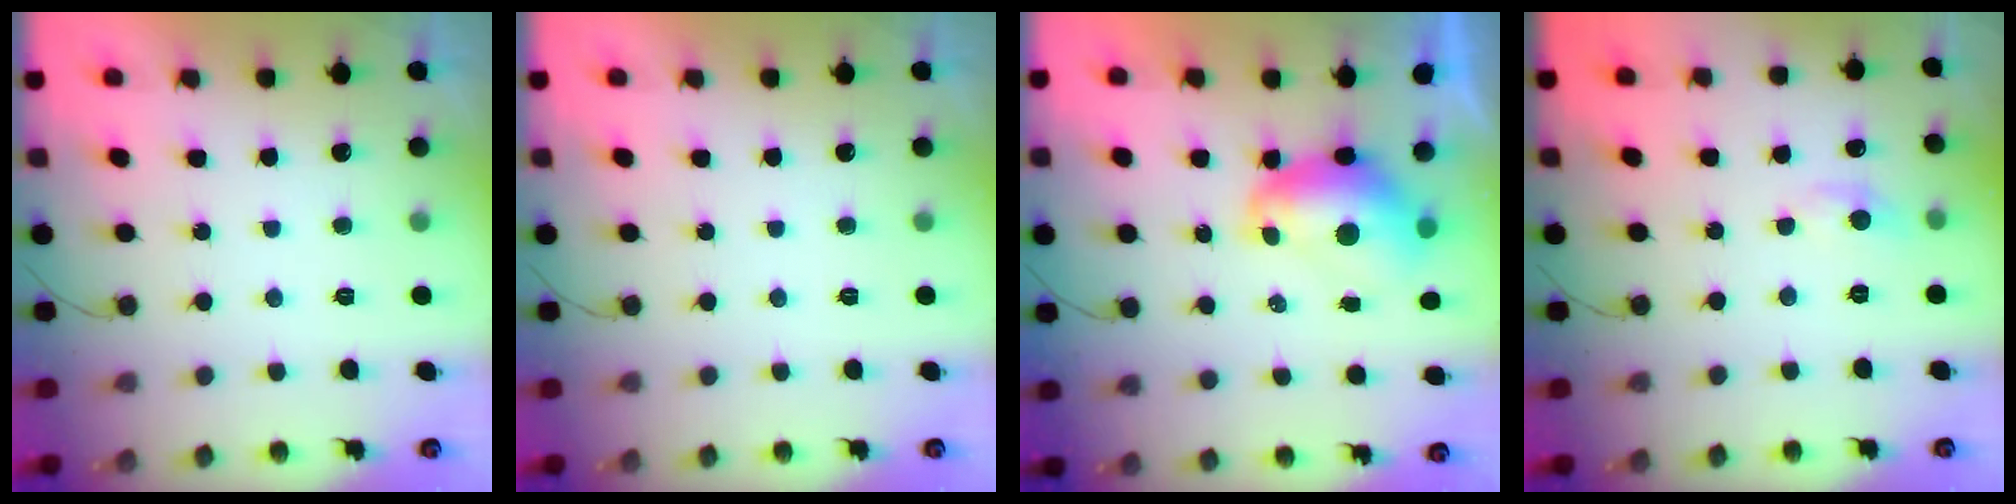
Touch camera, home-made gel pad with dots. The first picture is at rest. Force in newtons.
{"total": 0.0}
{"total": 8.7, "press": 8.6, "slide": 0.9}
{"total": 2.8, "press": 2.8, "slide": 0.4}